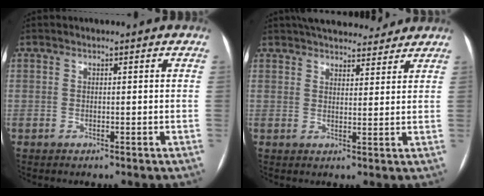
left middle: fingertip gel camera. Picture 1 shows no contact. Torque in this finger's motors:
{"motor_torque": [0.47, -0.69, 0.07, 0.01]}